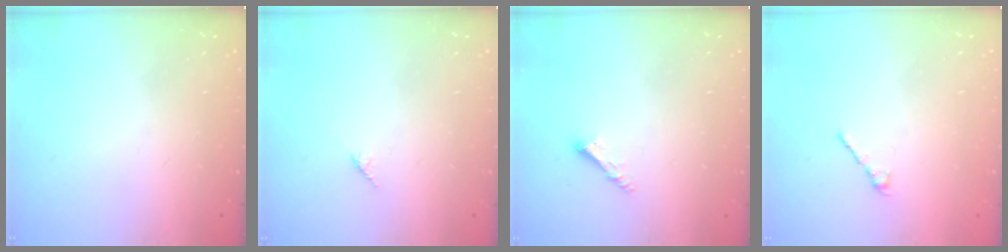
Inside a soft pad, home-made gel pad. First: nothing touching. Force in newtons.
{"total": 2.7, "press": 2.7, "slide": 0.2}
{"total": 3.9, "press": 3.9, "slide": 0.3}
{"total": 1.7, "press": 1.5, "slide": 0.6}